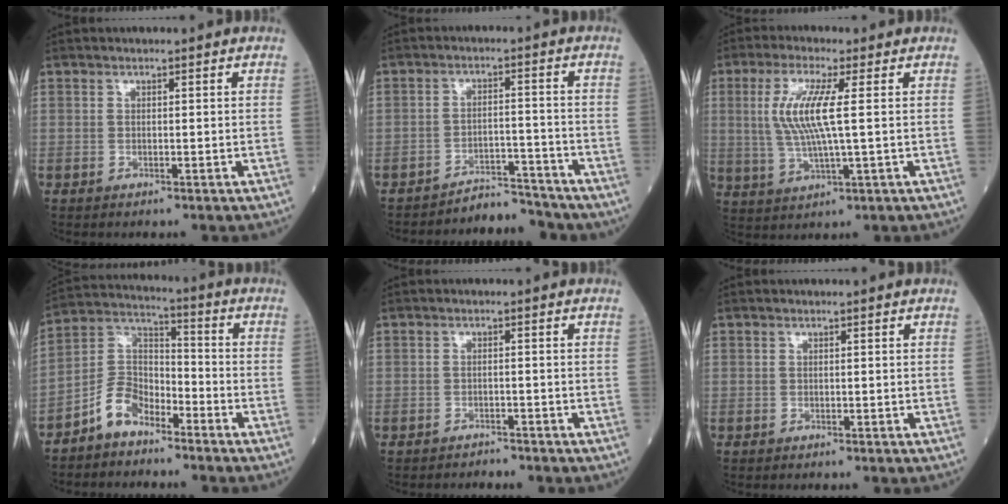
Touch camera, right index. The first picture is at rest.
{"total": 6.2, "force": [-5.9, 1.6, -0.5], "torque": [0.016, 0.024, -0.091]}
{"total": 8.3, "force": [1.3, 0.6, 8.2], "torque": [-0.185, 0.001, 0.027]}
{"total": 7.5, "force": [-5.2, 4.2, 3.4], "torque": [-0.071, 0.021, -0.107]}
{"total": 2.1, "force": [-2.0, 0.6, -0.1], "torque": [-0.001, -0.002, -0.027]}
{"total": 0.0}